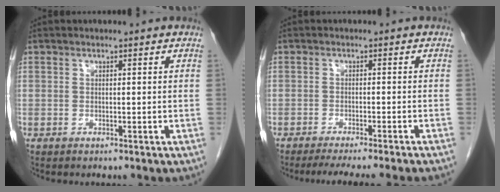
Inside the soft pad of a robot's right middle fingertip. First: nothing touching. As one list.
[{"total": 9.2, "force": [-7.9, -1.0, 4.5], "torque": [-0.035, -0.019, -0.111]}]